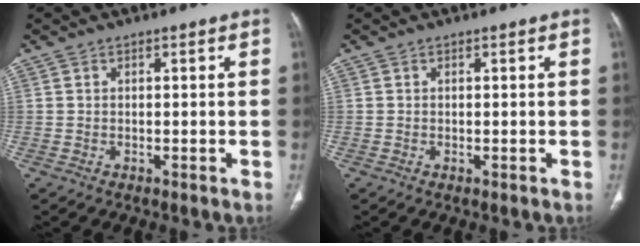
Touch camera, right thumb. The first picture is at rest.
{"total": 0.0}